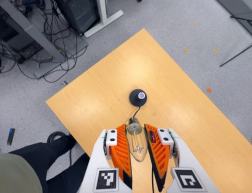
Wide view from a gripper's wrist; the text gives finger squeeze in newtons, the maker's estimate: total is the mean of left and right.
{"total": 21.0, "left": 23.0, "right": 19.0}